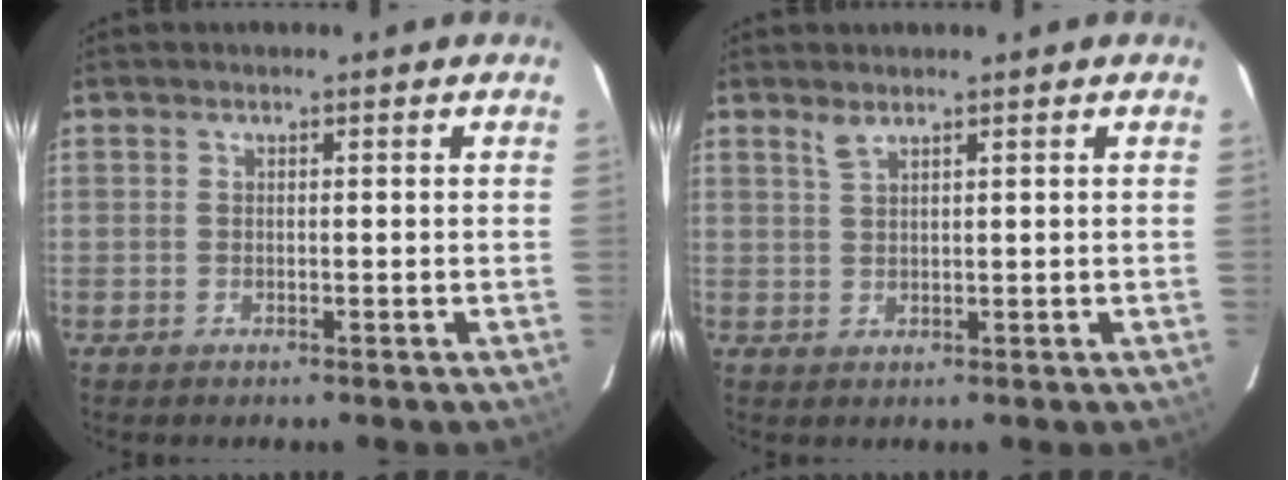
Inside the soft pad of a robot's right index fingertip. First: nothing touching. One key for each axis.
{"total": 1.6, "fx": 1.3, "fy": 0.2, "fz": 0.9, "tx": -0.019, "ty": 0.002, "tz": 0.027}